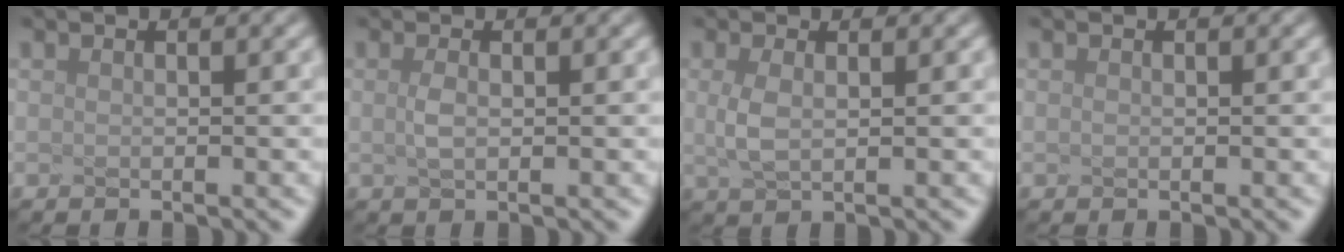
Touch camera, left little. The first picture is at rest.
{"total": 1.1, "force": [-0.9, -0.6, 0.1], "torque": [-0.031, -0.006, 0.020]}
{"total": 1.1, "force": [-0.8, -0.5, 0.6], "torque": [-0.043, -0.007, 0.026]}
{"total": 0.0}